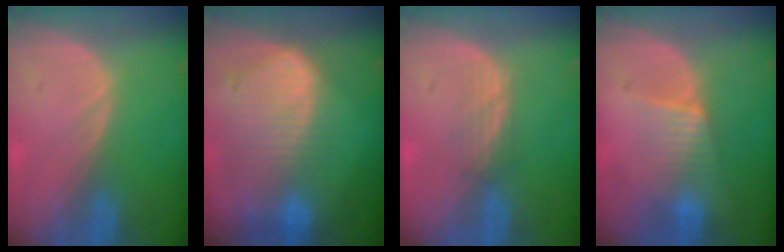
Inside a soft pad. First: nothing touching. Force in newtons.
{"total": 10.6, "press": 9.1, "slide": 5.3}
{"total": 2.4, "press": 2.3, "slide": 0.6}
{"total": 4.7, "press": 4.6, "slide": 0.7}